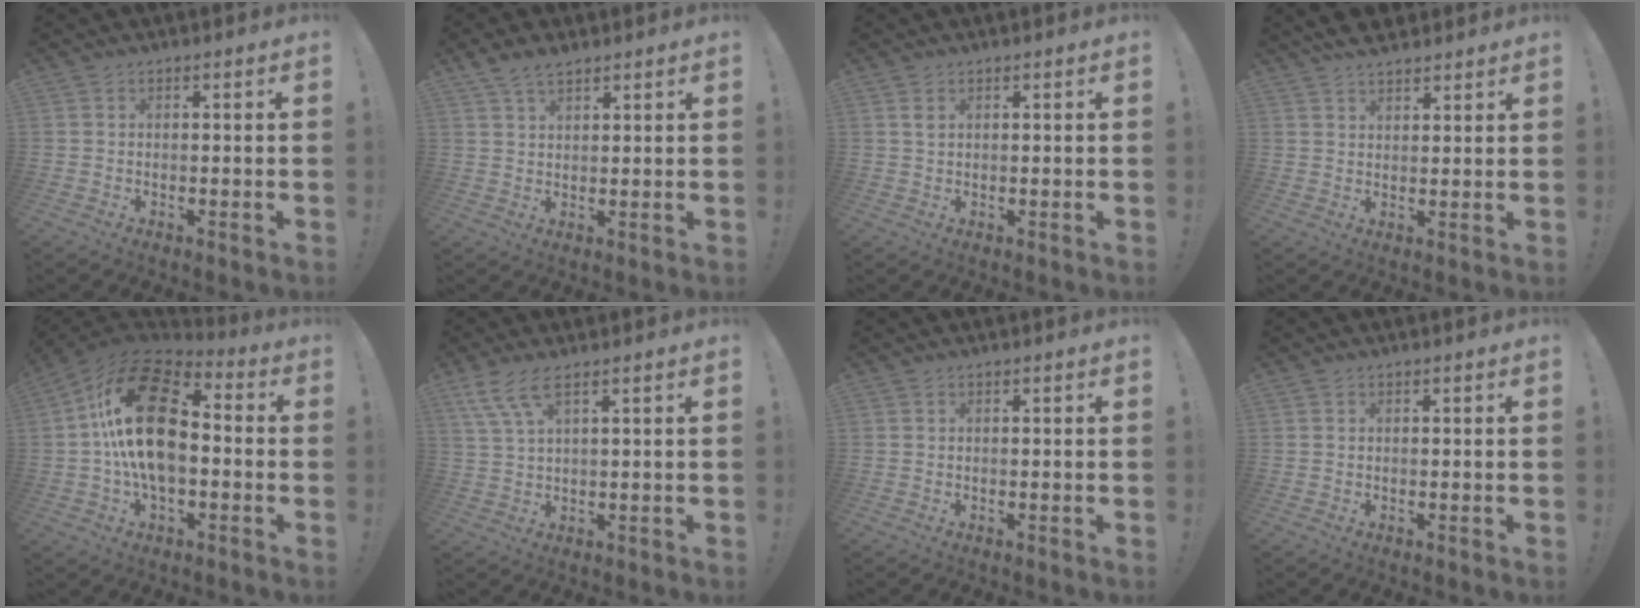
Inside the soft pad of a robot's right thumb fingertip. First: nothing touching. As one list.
[{"total": 4.8, "force": [3.6, 2.1, 2.4], "torque": [-0.042, -0.018, 0.068]}, {"total": 1.5, "force": [0.8, 0.8, 1.1], "torque": [-0.016, 0.000, 0.012]}, {"total": 5.4, "force": [4.8, 2.0, 1.4], "torque": [-0.022, -0.023, 0.090]}, {"total": 24.0, "force": [1.4, 14.4, 19.2], "torque": [-0.356, 0.024, 0.029]}, {"total": 7.1, "force": [4.4, 1.7, 5.3], "torque": [-0.111, -0.011, 0.084]}, {"total": 0.0}, {"total": 0.0}]